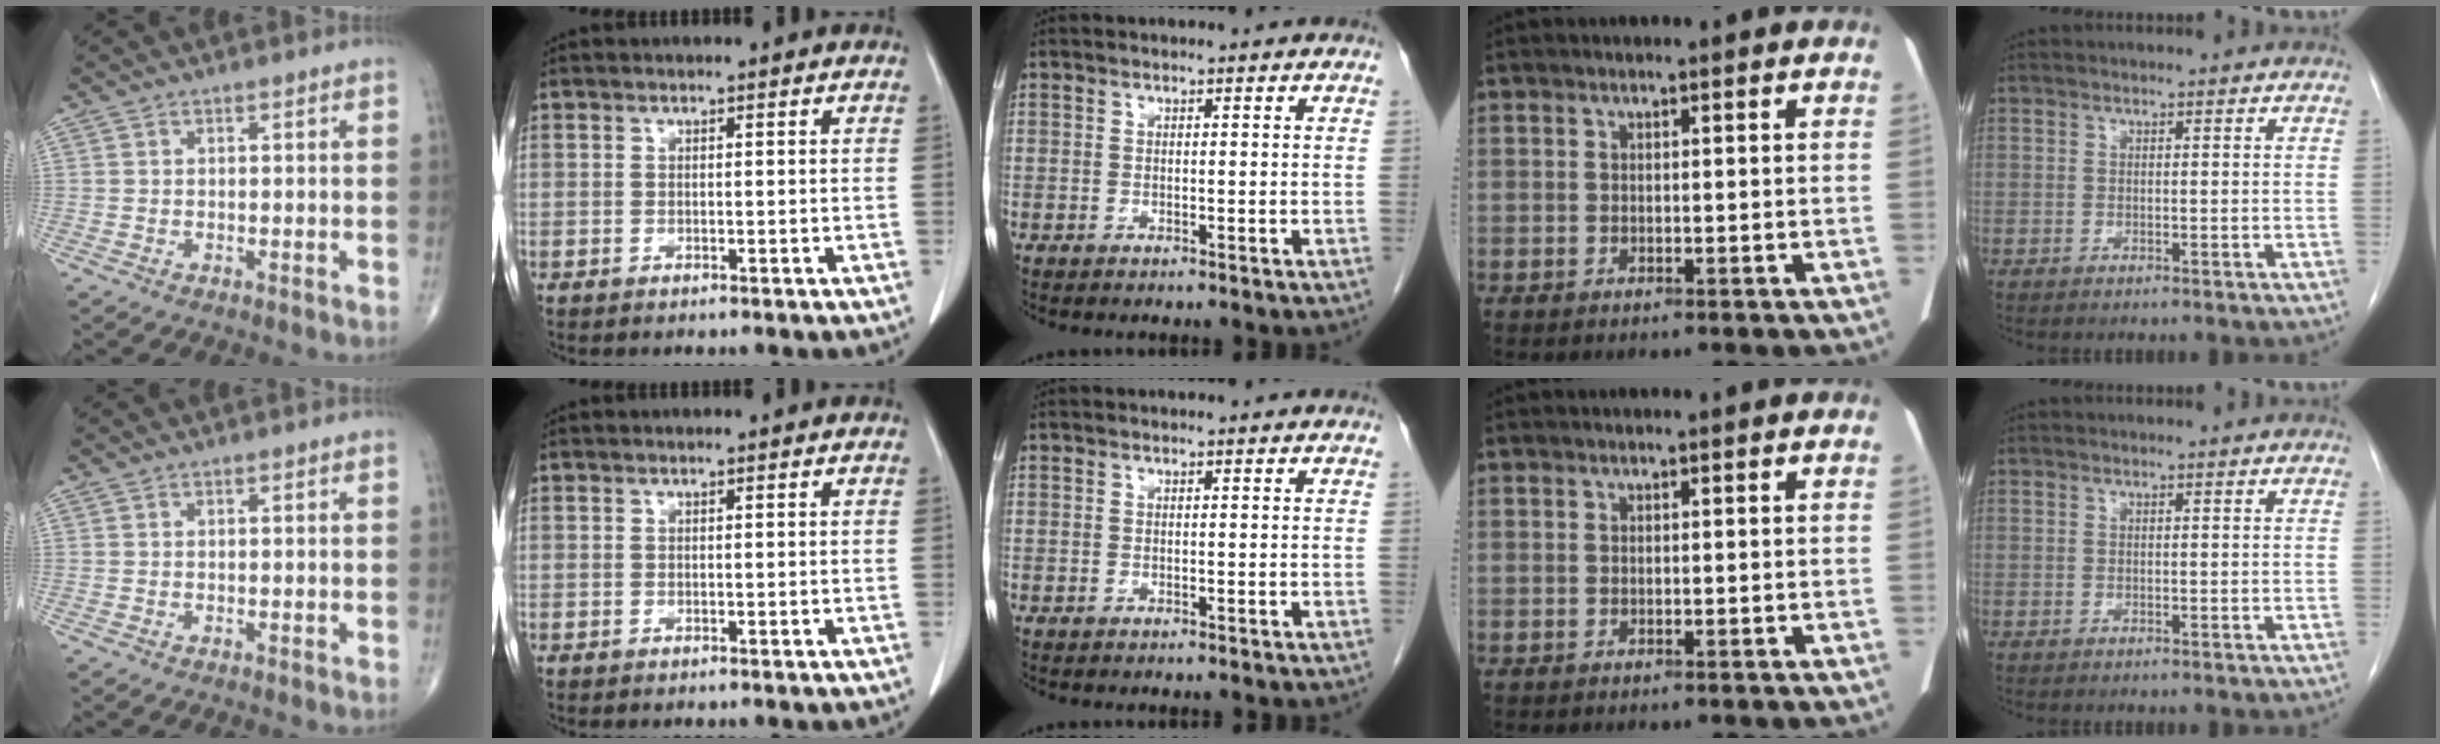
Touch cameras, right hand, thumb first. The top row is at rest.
{}